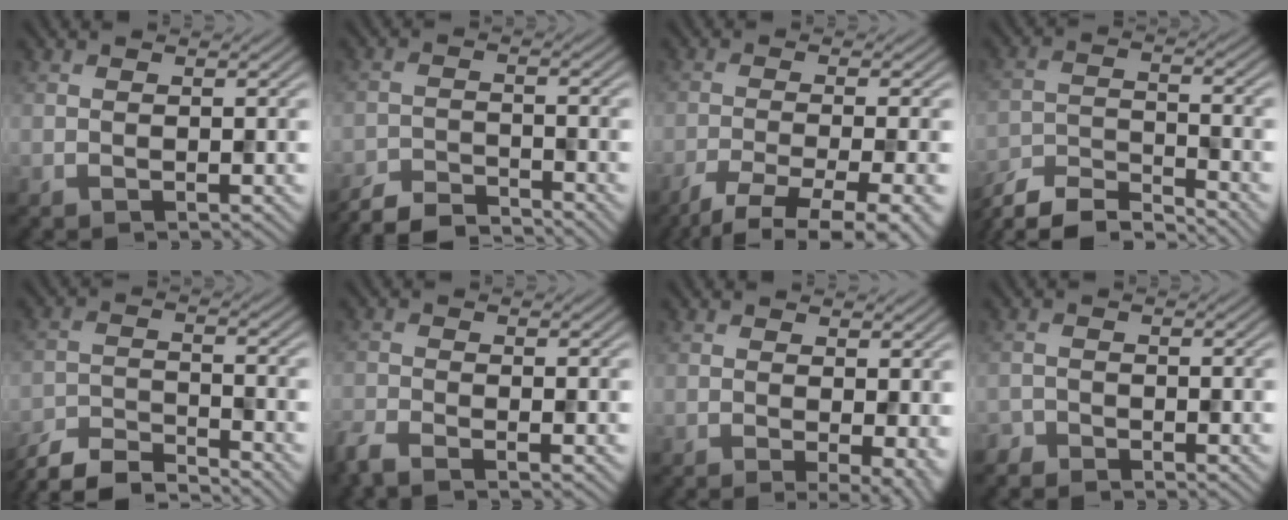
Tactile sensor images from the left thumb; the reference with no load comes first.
{"total": 5.4, "force": [-5.1, 0.7, 1.5], "torque": [-0.033, -0.003, -0.102]}
{"total": 7.5, "force": [-5.1, 1.5, 5.2], "torque": [-0.086, -0.008, -0.082]}
{"total": 8.0, "force": [-7.3, 1.4, 2.9], "torque": [-0.060, -0.006, -0.139]}
{"total": 7.4, "force": [-7.0, 1.1, 2.3], "torque": [-0.045, -0.004, -0.134]}
{"total": 3.0, "force": [-2.5, 0.5, 1.7], "torque": [-0.039, -0.011, -0.059]}
{"total": 4.4, "force": [-0.6, 1.2, 4.2], "torque": [-0.059, -0.008, -0.007]}
{"total": 1.5, "force": [-1.5, 0.3, 0.0], "torque": [-0.002, -0.002, -0.036]}